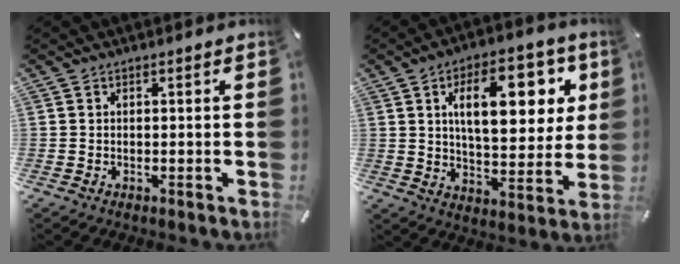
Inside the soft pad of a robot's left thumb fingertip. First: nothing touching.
{"total": 18.9, "force": [6.7, 9.3, 15.0], "torque": [-0.214, -0.005, 0.103]}